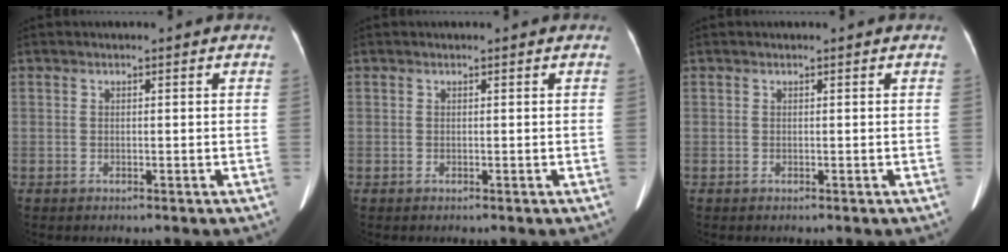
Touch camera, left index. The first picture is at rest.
{"total": 0.0}
{"total": 0.0}